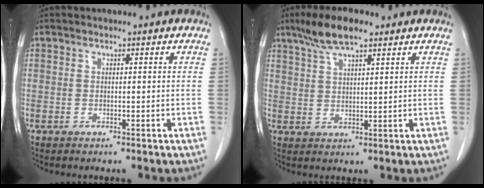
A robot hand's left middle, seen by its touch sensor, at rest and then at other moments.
{"total": 7.1, "force": [5.0, 1.4, 4.8], "torque": [-0.101, 0.013, 0.093]}